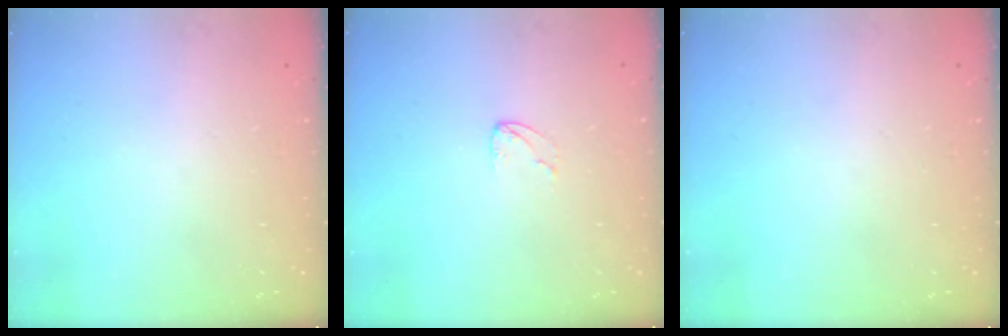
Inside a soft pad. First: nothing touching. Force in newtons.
{"total": 3.5, "press": 3.5, "slide": 0.3}
{"total": 0.0}